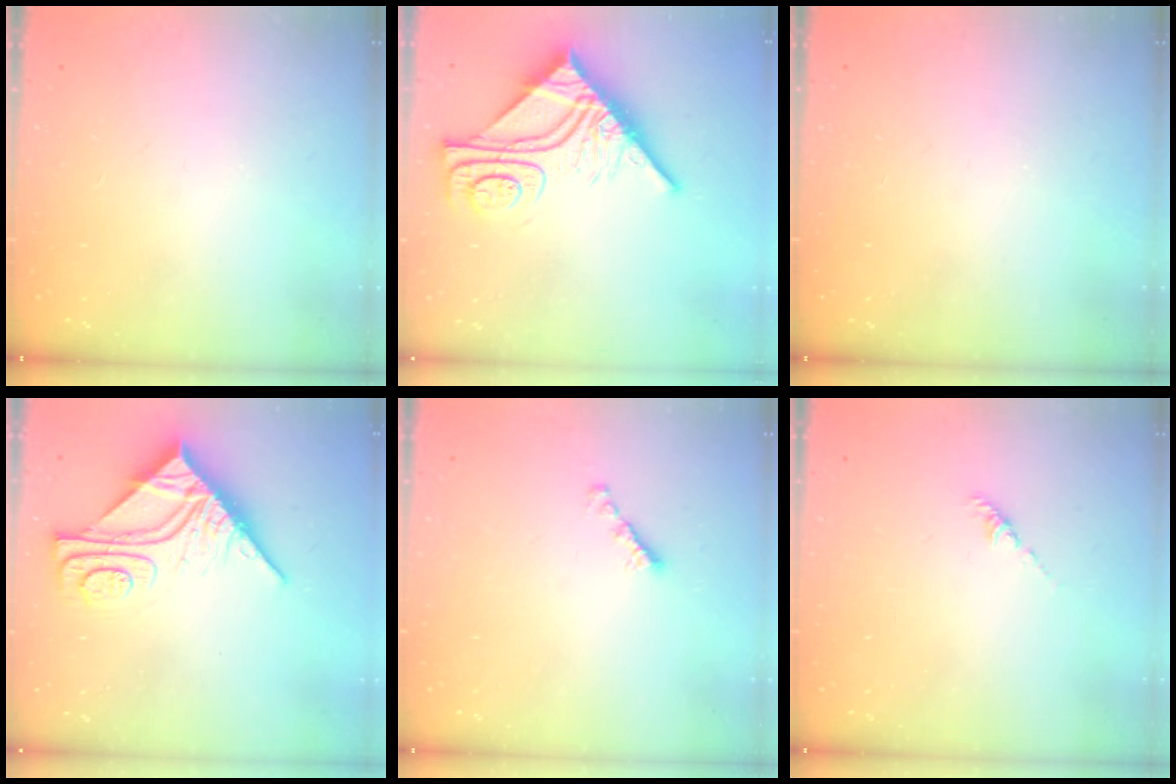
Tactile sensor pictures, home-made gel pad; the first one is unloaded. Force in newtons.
{"total": 16.0, "press": 16.0, "slide": 1.6}
{"total": 0.0}
{"total": 11.7, "press": 11.7, "slide": 1.1}
{"total": 2.2, "press": 2.1, "slide": 0.7}
{"total": 1.2, "press": 1.1, "slide": 0.5}